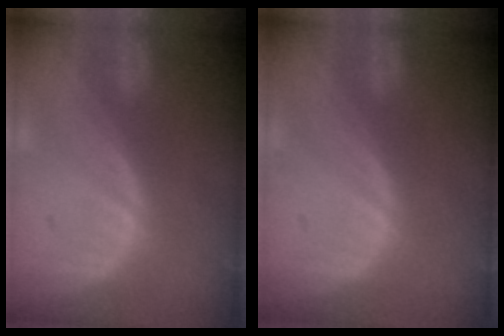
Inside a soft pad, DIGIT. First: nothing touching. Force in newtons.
{"total": 0.0}